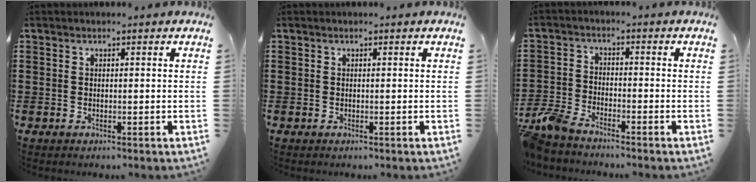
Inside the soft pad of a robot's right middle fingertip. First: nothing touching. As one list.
[{"total": 0.0}, {"total": 5.0, "force": [-4.6, 1.0, 1.7], "torque": [-0.063, -0.007, -0.099]}]